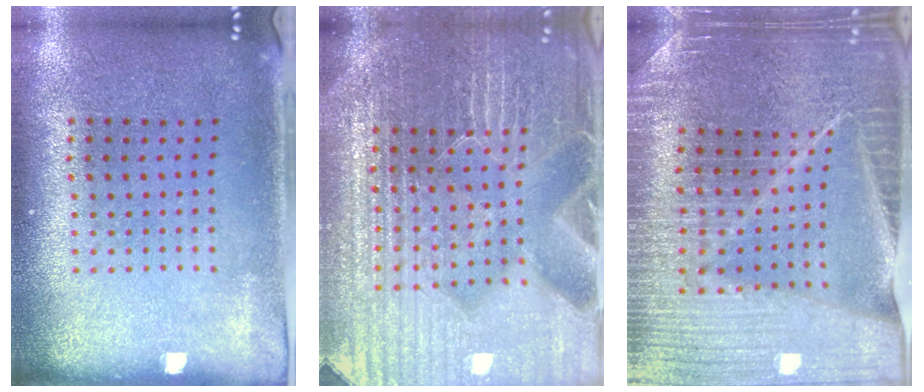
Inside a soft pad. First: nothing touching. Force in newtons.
{"total": 5.7, "press": 5.2, "slide": 2.3}
{"total": 4.0, "press": 3.8, "slide": 1.2}